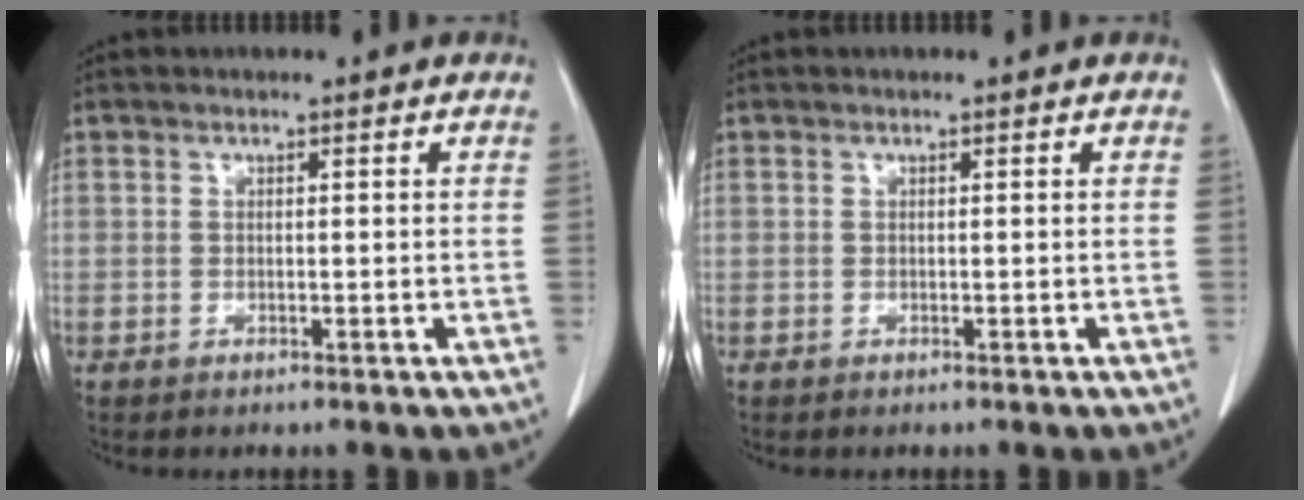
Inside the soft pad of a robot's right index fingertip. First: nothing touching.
{"total": 0.0}